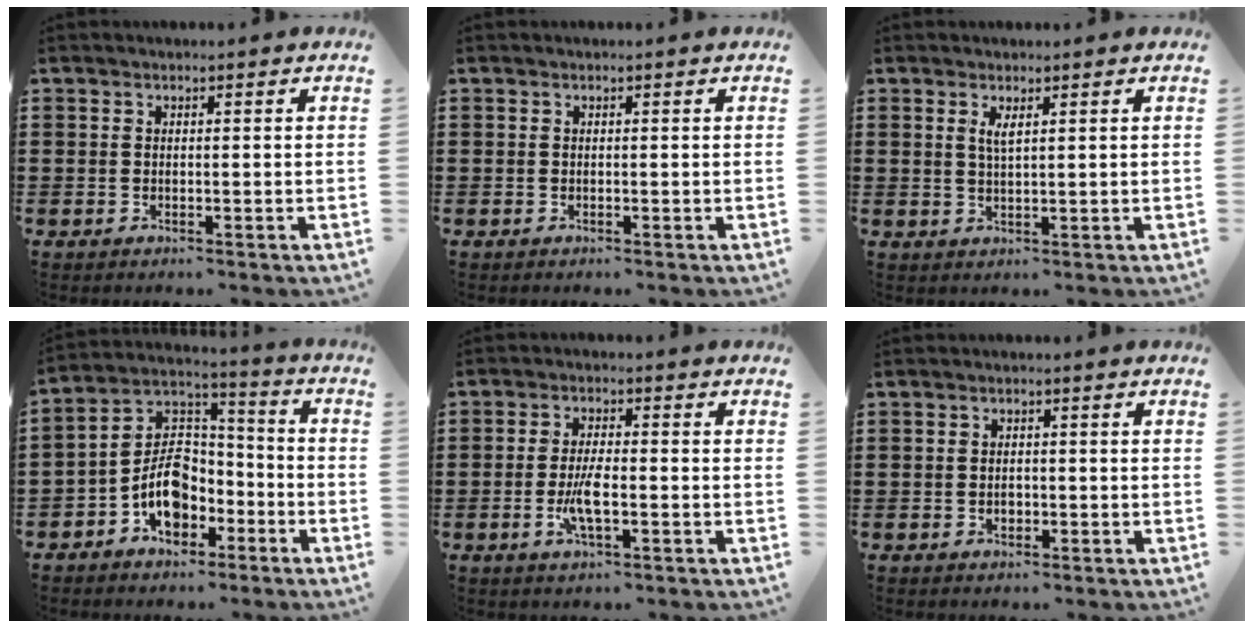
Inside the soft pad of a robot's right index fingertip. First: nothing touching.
{"total": 0.0}
{"total": 2.0, "force": [0.8, 0.2, 1.8], "torque": [-0.038, 0.001, 0.013]}
{"total": 8.8, "force": [-3.5, 6.2, 5.1], "torque": [-0.122, 0.008, -0.072]}
{"total": 4.8, "force": [-1.3, 1.2, 4.5], "torque": [-0.095, -0.003, -0.029]}
{"total": 1.4, "force": [-0.4, 0.9, 1.0], "torque": [-0.020, 0.002, -0.009]}